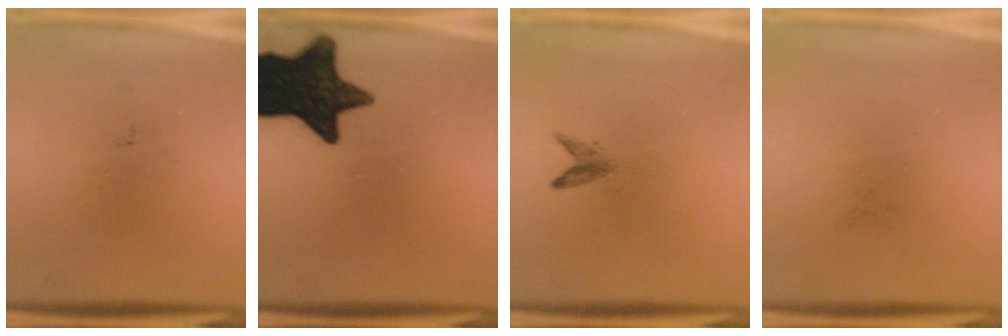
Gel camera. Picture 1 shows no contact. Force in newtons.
{"total": 16.3}
{"total": 1.3}
{"total": 0.0}